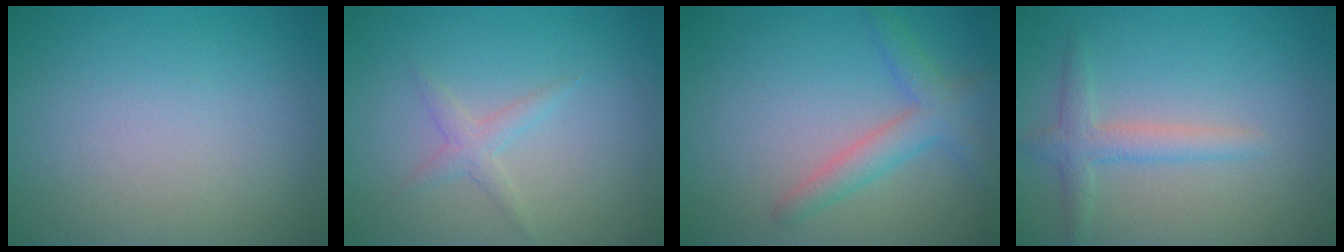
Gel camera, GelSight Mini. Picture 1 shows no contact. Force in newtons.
{"total": 1.5, "press": 1.5, "slide": 0.1}
{"total": 3.1, "press": 3.1, "slide": 0.1}
{"total": 2.4, "press": 2.4, "slide": 0.1}